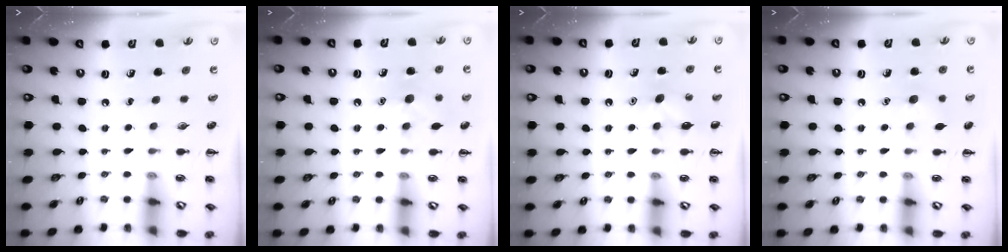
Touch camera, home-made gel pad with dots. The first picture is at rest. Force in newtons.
{"total": 8.3, "press": 8.2, "slide": 1.1}
{"total": 6.6, "press": 6.4, "slide": 1.7}
{"total": 5.9, "press": 5.6, "slide": 1.6}